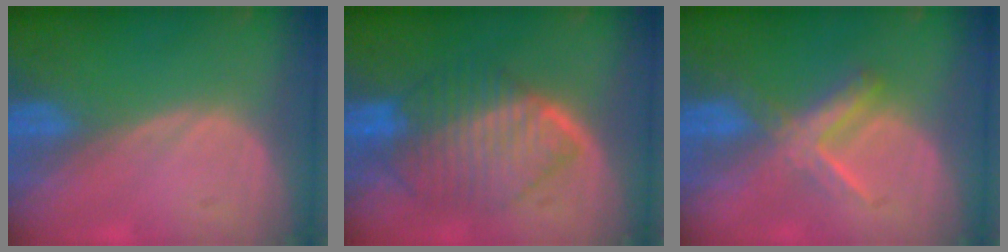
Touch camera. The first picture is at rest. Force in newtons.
{"total": 9.3, "press": 9.3, "slide": 0.6}
{"total": 5.5, "press": 5.4, "slide": 1.1}